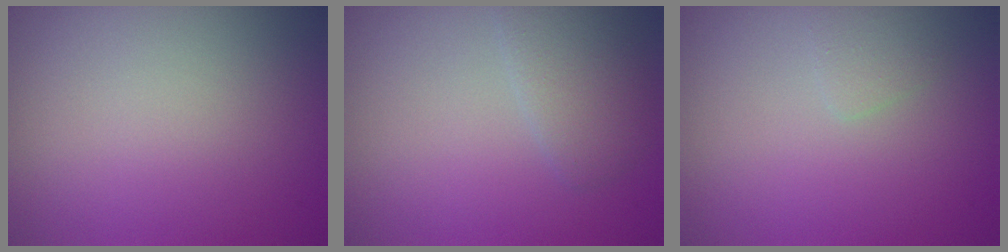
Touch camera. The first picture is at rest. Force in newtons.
{"total": 2.6, "press": 2.6, "slide": 0.2}
{"total": 0.9, "press": 0.9, "slide": 0.1}